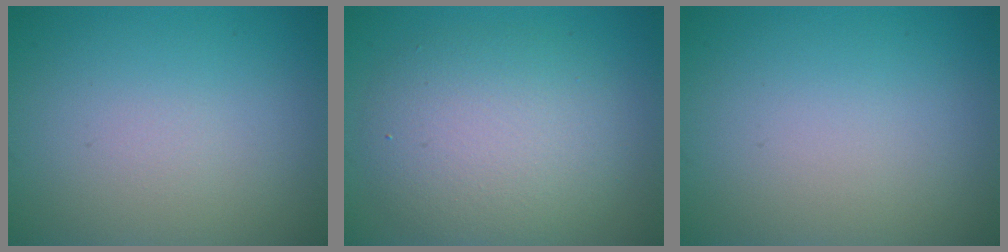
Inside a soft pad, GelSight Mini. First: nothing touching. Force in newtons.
{"total": 6.0, "press": 6.0, "slide": 0.3}
{"total": 0.0}